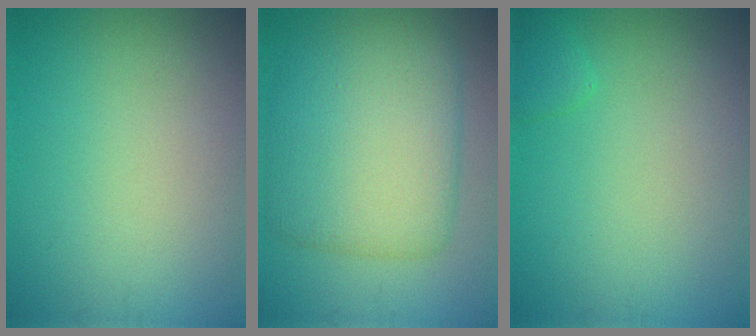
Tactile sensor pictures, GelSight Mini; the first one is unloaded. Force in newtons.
{"total": 8.4, "press": 8.3, "slide": 0.3}
{"total": 1.0, "press": 1.0, "slide": 0.1}